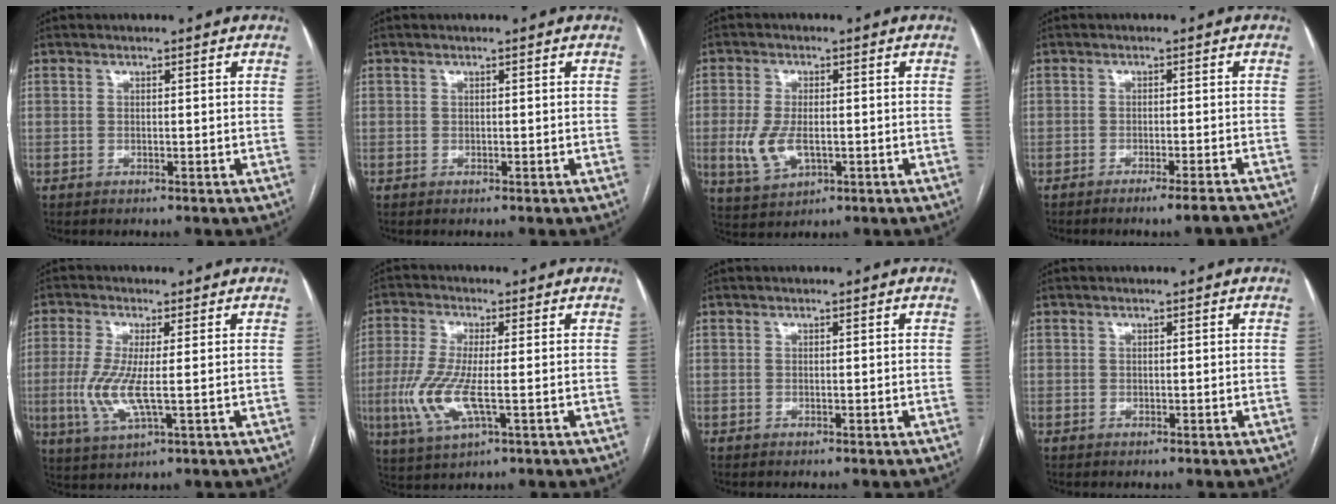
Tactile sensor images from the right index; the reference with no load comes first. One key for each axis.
{"total": 0.0}
{"total": 6.7, "fx": -1.2, "fy": 3.4, "fz": 5.7, "tx": -0.129, "ty": -0.004, "tz": -0.012}
{"total": 6.2, "fx": -5.6, "fy": -0.5, "fz": 2.5, "tx": -0.011, "ty": 0.000, "tz": -0.079}
{"total": 7.5, "fx": -0.7, "fy": 1.2, "fz": 7.3, "tx": -0.171, "ty": -0.014, "tz": -0.015}
{"total": 8.9, "fx": -1.8, "fy": 2.0, "fz": 8.5, "tx": -0.197, "ty": -0.015, "tz": -0.035}
{"total": 0.0}
{"total": 0.0}